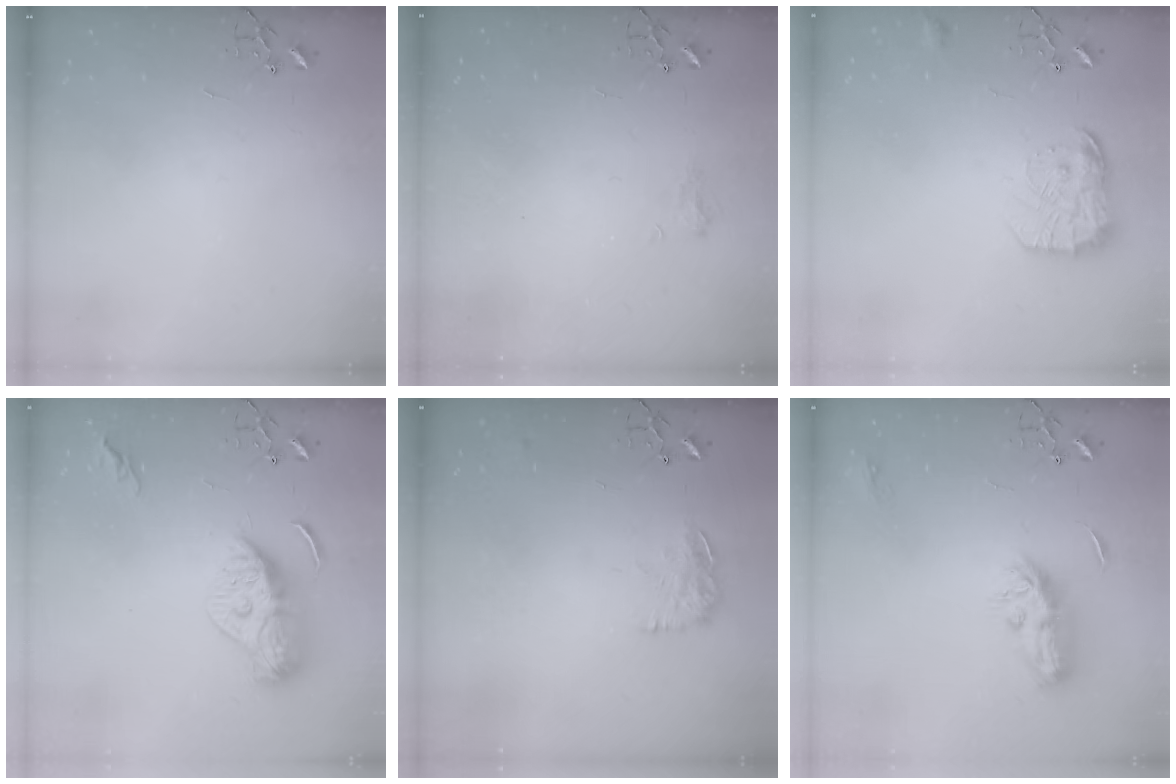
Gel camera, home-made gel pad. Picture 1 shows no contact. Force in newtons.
{"total": 7.5, "press": 7.4, "slide": 0.8}
{"total": 14.3, "press": 14.3, "slide": 0.9}
{"total": 11.6, "press": 11.6, "slide": 0.9}
{"total": 10.8, "press": 10.7, "slide": 0.6}
{"total": 8.7, "press": 8.7, "slide": 0.4}